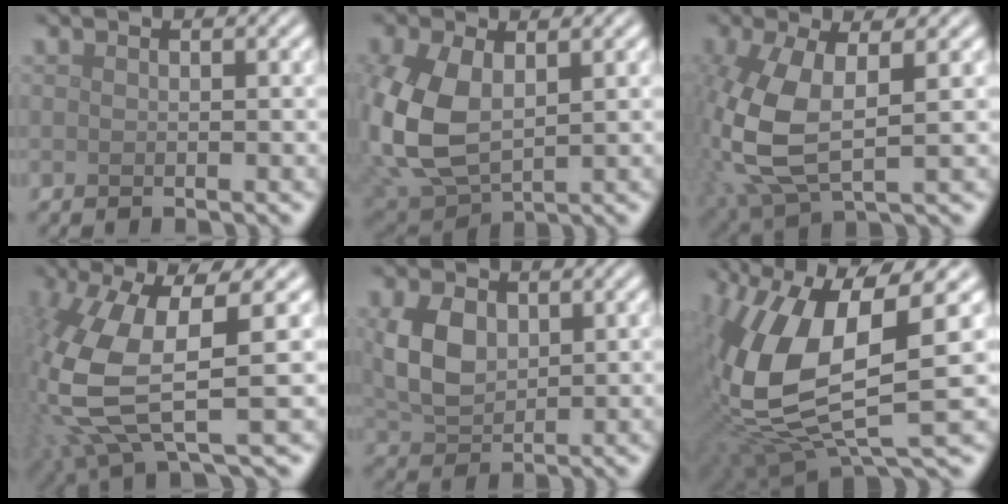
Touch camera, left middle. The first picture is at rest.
{"total": 9.0, "force": [0.5, 5.7, 6.9], "torque": [-0.191, -0.012, 0.022]}
{"total": 9.2, "force": [0.1, 4.3, 8.1], "torque": [-0.203, -0.005, 0.005]}
{"total": 10.2, "force": [0.5, 3.7, 9.5], "torque": [-0.229, -0.031, 0.021]}
{"total": 5.0, "force": [1.0, 3.4, 3.5], "torque": [-0.085, 0.003, 0.023]}
{"total": 13.1, "force": [0.2, 5.6, 11.8], "torque": [-0.263, -0.018, 0.005]}